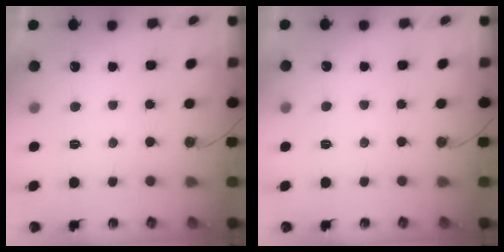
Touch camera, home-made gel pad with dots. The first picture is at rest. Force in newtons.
{"total": 1.8, "press": 1.8, "slide": 0.4}